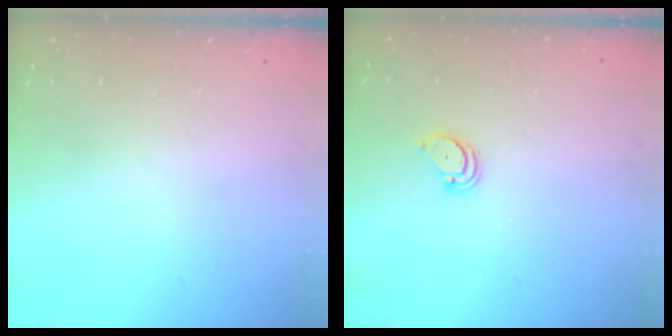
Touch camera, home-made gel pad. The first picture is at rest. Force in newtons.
{"total": 2.1, "press": 2.1, "slide": 0.1}